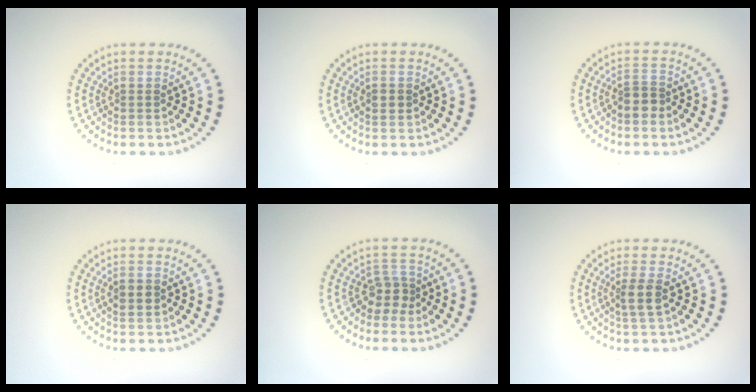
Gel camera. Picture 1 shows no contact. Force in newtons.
{"total": 1.3, "press": 1.3, "slide": 0.0}
{"total": 2.1, "press": 1.7, "slide": 1.1}
{"total": 1.5, "press": 1.5, "slide": 0.1}
{"total": 2.0, "press": 1.6, "slide": 1.3}
{"total": 2.1, "press": 1.7, "slide": 1.2}